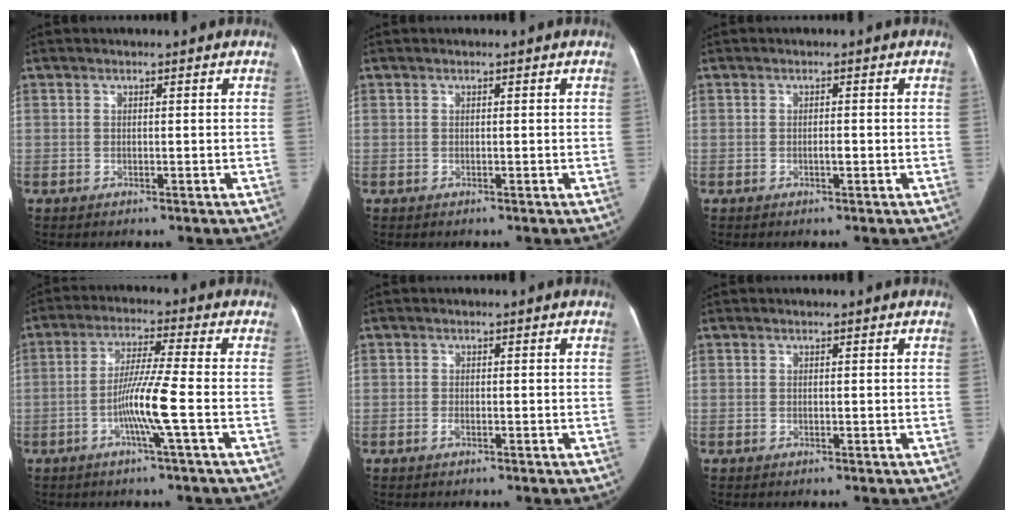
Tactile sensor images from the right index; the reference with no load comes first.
{"total": 0.0}
{"total": 1.2, "force": [-0.4, 0.5, 1.0], "torque": [-0.019, 0.002, -0.007]}
{"total": 8.2, "force": [-2.7, -1.1, 7.6], "torque": [-0.148, -0.003, -0.052]}
{"total": 1.1, "force": [-0.6, 0.7, 0.6], "torque": [-0.012, 0.002, -0.008]}
{"total": 0.0}